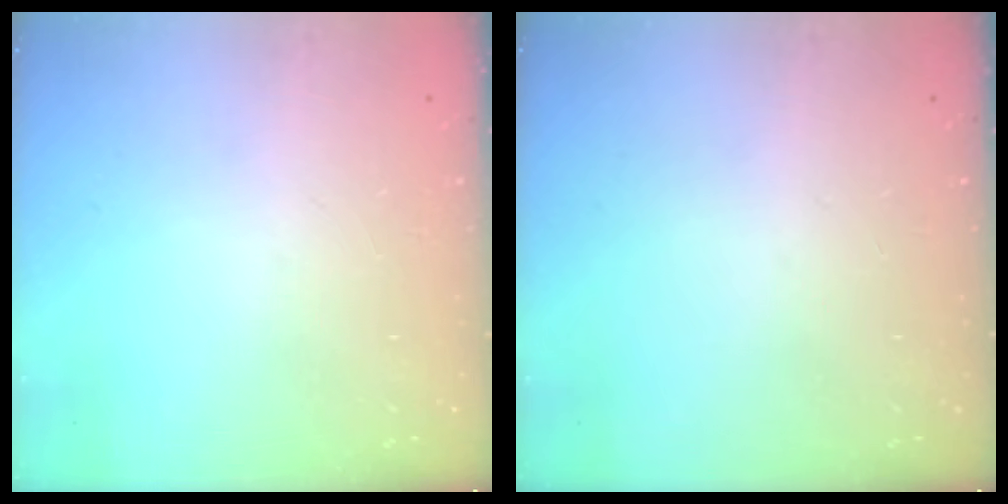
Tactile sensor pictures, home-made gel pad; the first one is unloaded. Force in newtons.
{"total": 0.0}